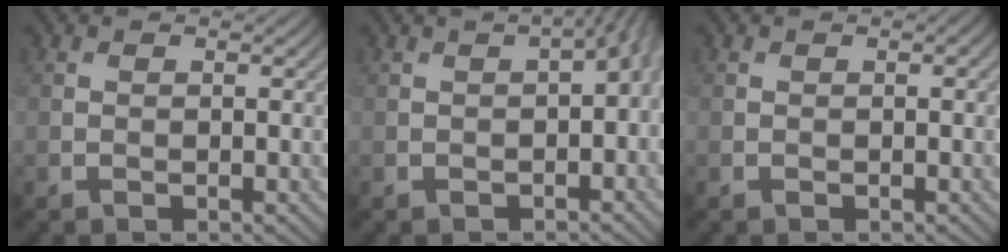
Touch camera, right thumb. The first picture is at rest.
{"total": 4.8, "force": [-0.4, 2.1, 4.3], "torque": [-0.052, -0.002, 0.001]}
{"total": 0.6, "force": [0.1, 0.2, 0.6], "torque": [-0.008, 0.001, 0.002]}